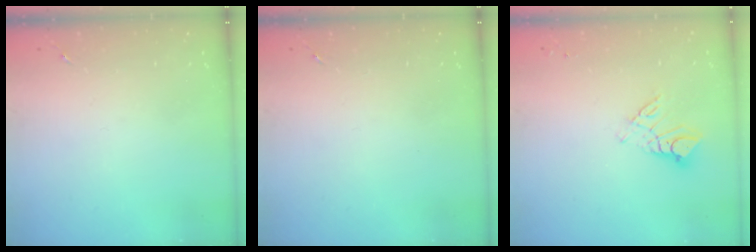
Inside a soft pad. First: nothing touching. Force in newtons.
{"total": 0.0}
{"total": 9.2, "press": 9.1, "slide": 0.8}